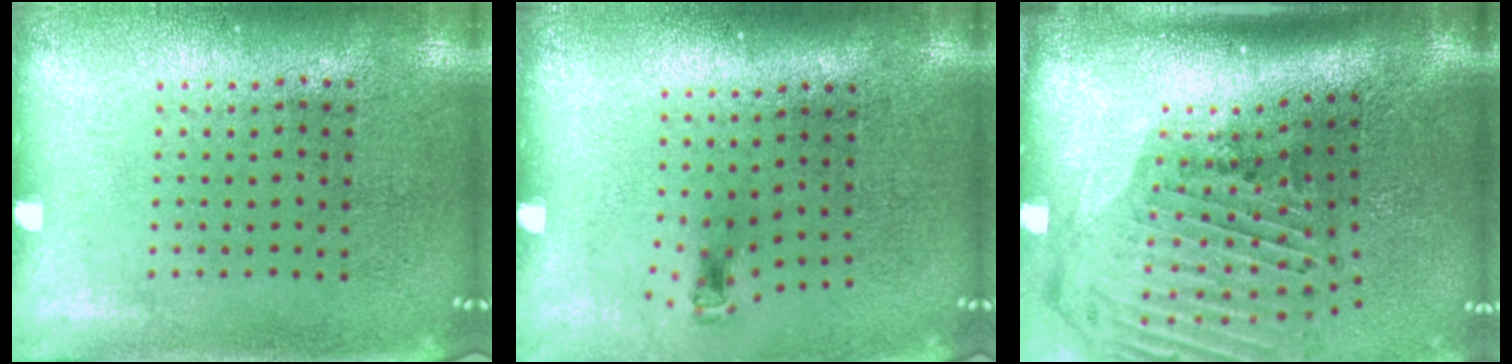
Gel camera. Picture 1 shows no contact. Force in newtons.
{"total": 0.6, "press": 0.3, "slide": 0.5}
{"total": 3.0, "press": 2.2, "slide": 2.1}